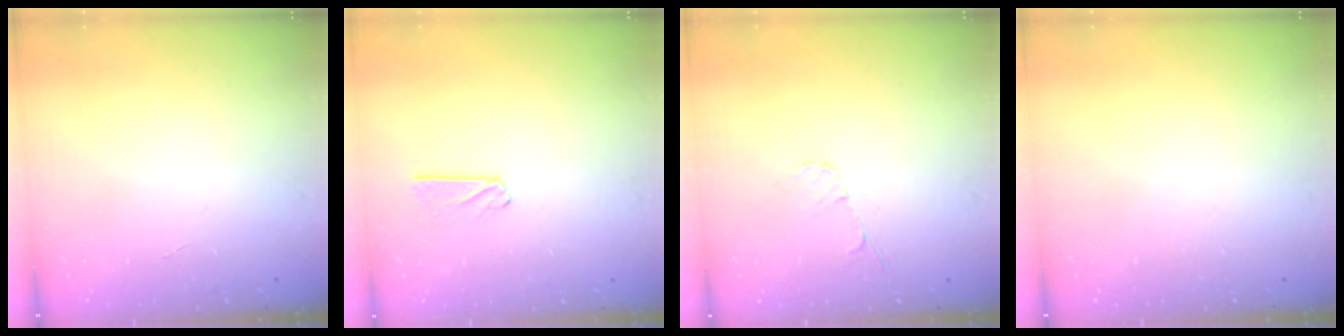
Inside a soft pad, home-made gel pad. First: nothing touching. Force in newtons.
{"total": 3.9, "press": 3.9, "slide": 0.3}
{"total": 4.5, "press": 4.5, "slide": 0.4}
{"total": 0.0}